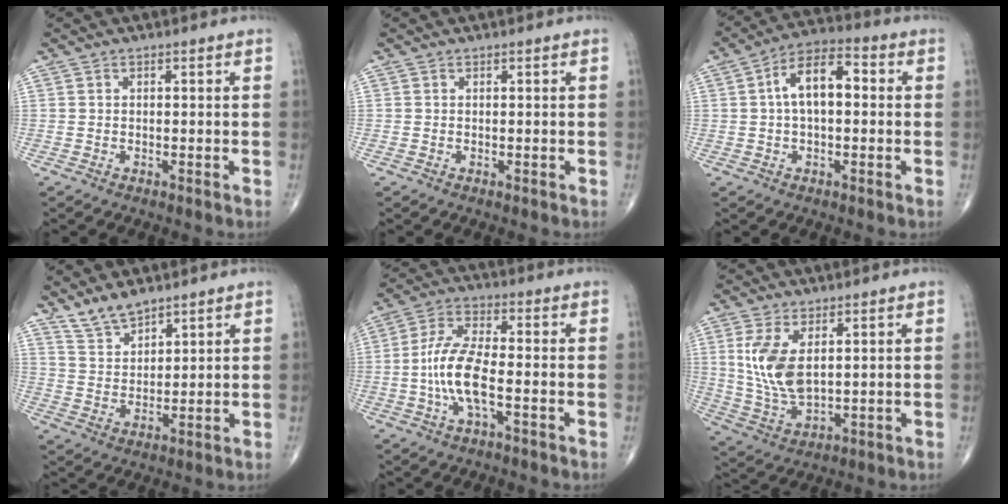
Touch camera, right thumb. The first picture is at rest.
{"total": 0.0}
{"total": 10.1, "force": [1.1, 5.3, 8.5], "torque": [-0.142, 0.031, 0.008]}
{"total": 6.0, "force": [5.1, 2.2, 2.3], "torque": [-0.034, -0.032, 0.107]}
{"total": 10.3, "force": [-2.3, 3.5, 9.4], "torque": [-0.205, 0.022, -0.047]}
{"total": 10.2, "force": [2.6, 5.2, 8.4], "torque": [-0.173, -0.014, 0.064]}